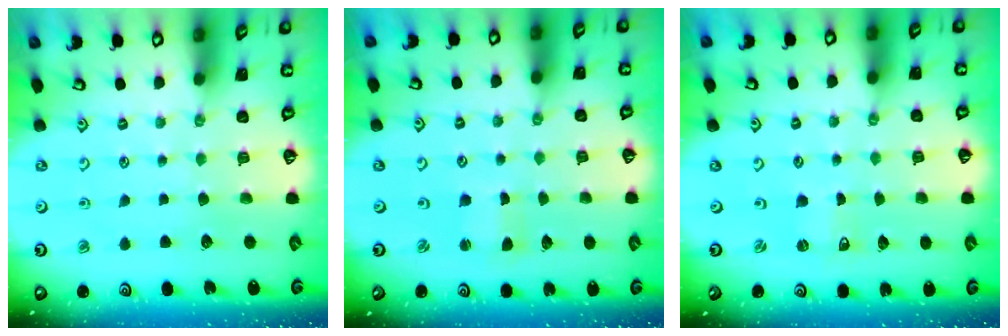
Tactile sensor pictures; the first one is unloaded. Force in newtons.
{"total": 0.8, "press": 0.8, "slide": 0.2}
{"total": 0.0}